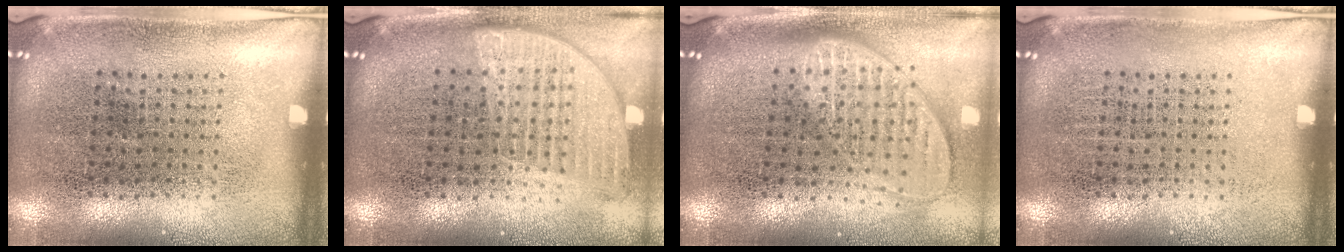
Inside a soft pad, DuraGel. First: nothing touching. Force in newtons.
{"total": 1.1, "press": 1.1, "slide": 0.3}
{"total": 2.0, "press": 1.5, "slide": 1.2}
{"total": 0.0}